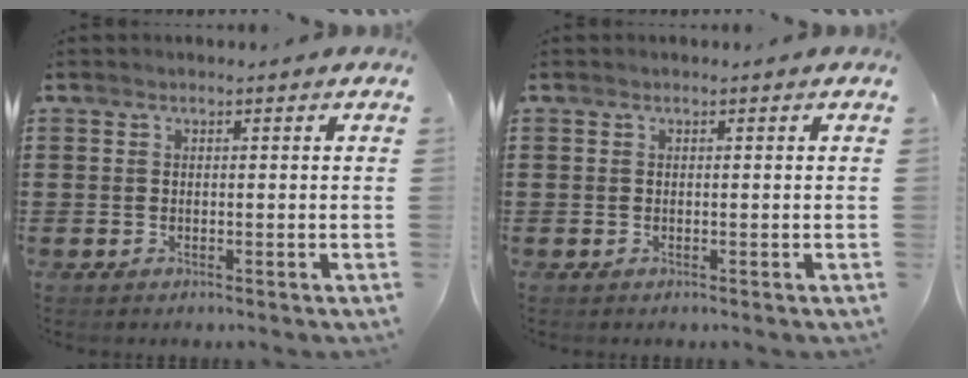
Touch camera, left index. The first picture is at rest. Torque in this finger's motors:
{"motor_torque": [-0.01, -0.01, 0.00, 0.00]}